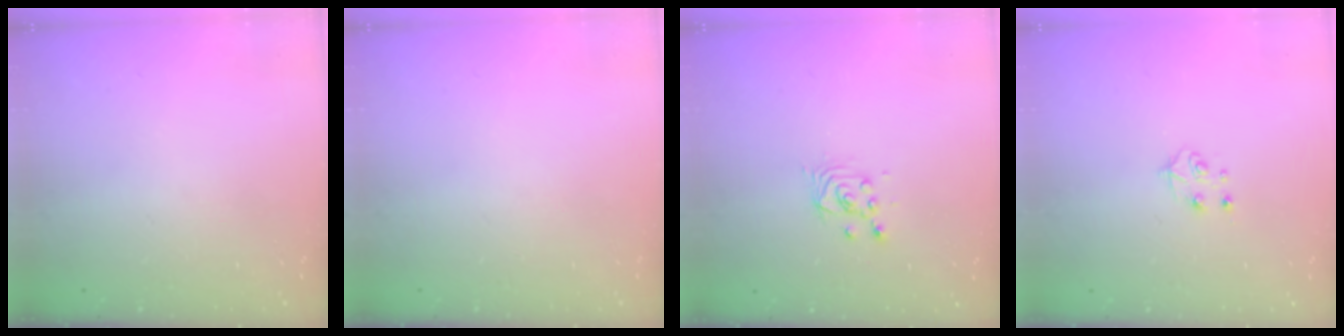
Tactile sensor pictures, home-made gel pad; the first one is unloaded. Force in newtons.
{"total": 0.0}
{"total": 2.6, "press": 2.6, "slide": 0.1}
{"total": 5.0, "press": 4.9, "slide": 0.5}